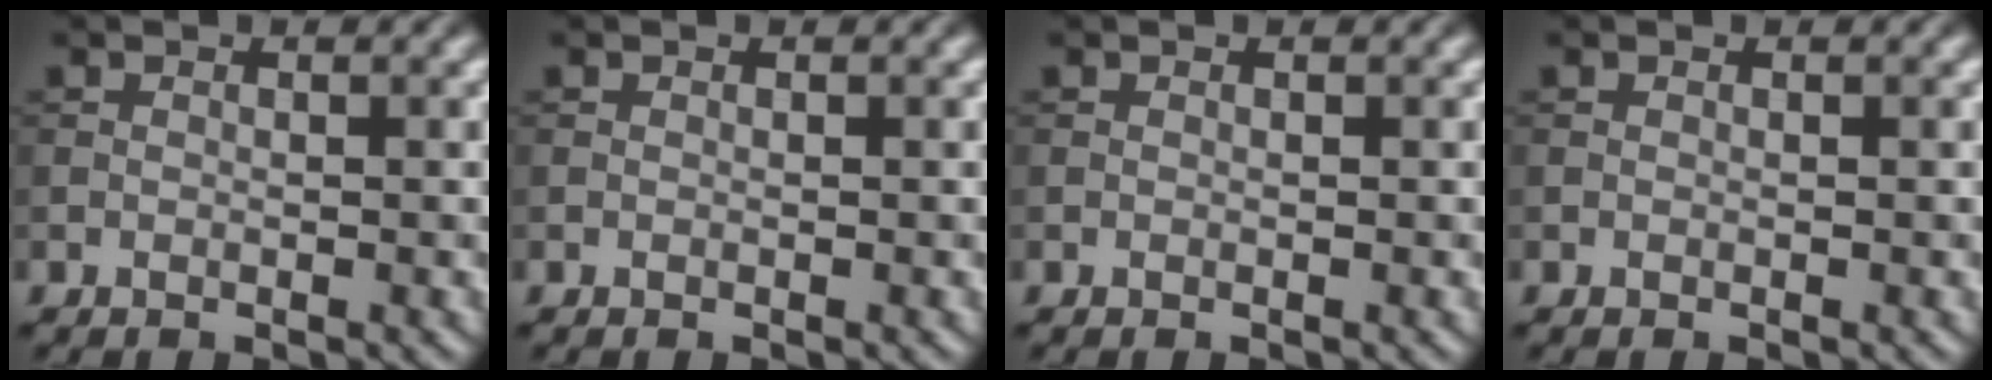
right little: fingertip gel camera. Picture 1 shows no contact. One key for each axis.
{"total": 0.0}
{"total": 0.0}
{"total": 0.0}